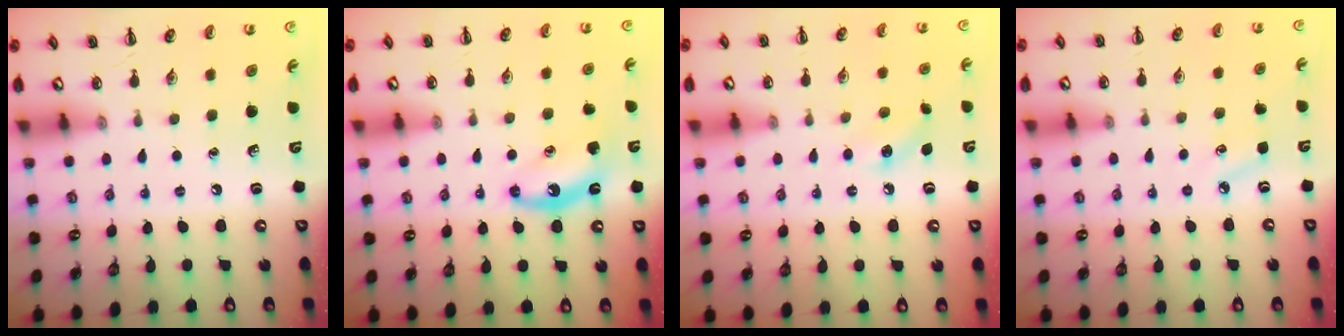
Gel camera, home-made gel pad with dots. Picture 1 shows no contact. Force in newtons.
{"total": 7.0, "press": 6.9, "slide": 1.3}
{"total": 5.2, "press": 5.0, "slide": 1.5}
{"total": 4.4, "press": 4.2, "slide": 1.3}